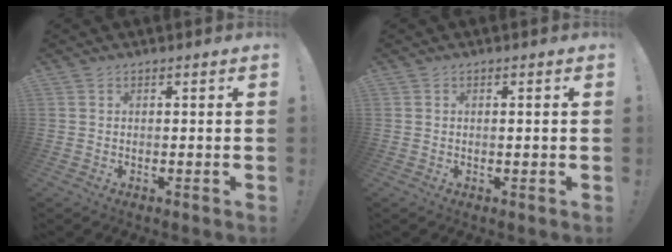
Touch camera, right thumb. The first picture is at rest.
{"total": 0.8, "force": [0.0, -0.2, 0.7], "torque": [-0.008, -0.003, -0.002]}